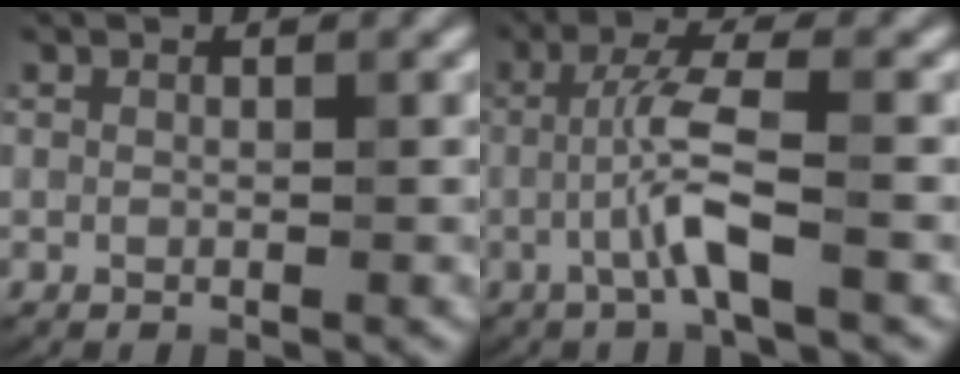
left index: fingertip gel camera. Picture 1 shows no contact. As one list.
[{"total": 4.0, "force": [-1.1, 0.3, 3.9], "torque": [-0.082, 0.011, -0.028]}]